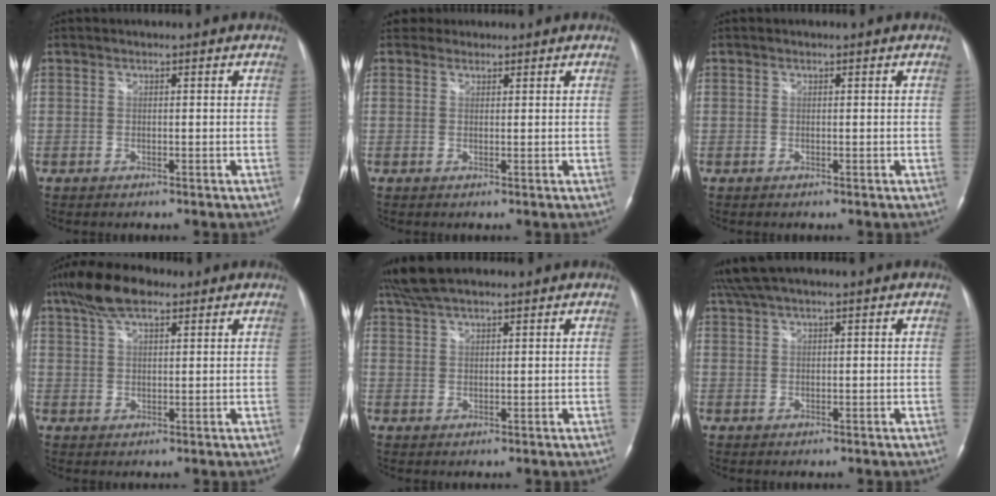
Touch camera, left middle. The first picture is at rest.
{"total": 2.1, "force": [1.7, 1.2, -0.3], "torque": [0.013, 0.015, 0.023]}
{"total": 0.0}
{"total": 7.9, "force": [5.3, 2.8, 5.2], "torque": [-0.105, 0.026, 0.096]}
{"total": 7.0, "force": [5.8, 1.7, 3.6], "torque": [-0.070, 0.034, 0.109]}
{"total": 5.4, "force": [4.3, 0.5, 3.2], "torque": [-0.061, 0.044, 0.081]}